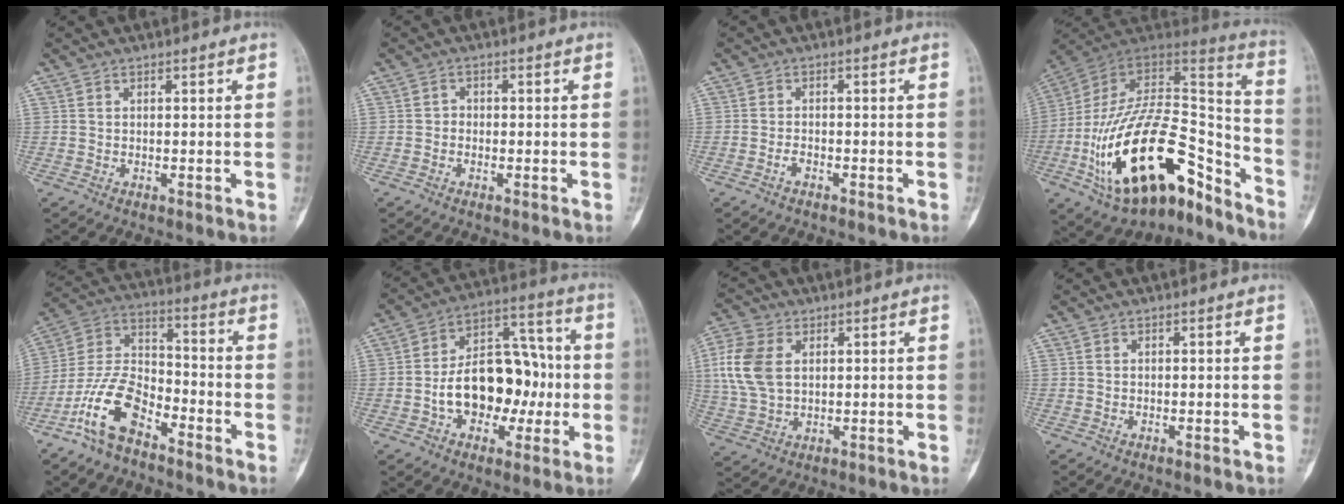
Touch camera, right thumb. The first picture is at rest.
{"total": 1.3, "force": [-0.6, 1.1, 0.5], "torque": [0.002, 0.005, -0.018]}
{"total": 1.5, "force": [-1.0, 0.7, 0.8], "torque": [-0.019, 0.007, -0.019]}
{"total": 30.4, "force": [-16.1, 14.1, 21.5], "torque": [-0.355, 0.083, -0.260]}
{"total": 13.0, "force": [-8.0, 6.2, 8.1], "torque": [-0.163, 0.059, -0.163]}
{"total": 18.0, "force": [-2.2, 11.8, 13.4], "torque": [-0.176, 0.044, -0.029]}
{"total": 10.7, "force": [2.1, 7.0, 7.8], "torque": [-0.178, 0.005, 0.044]}
{"total": 0.0}